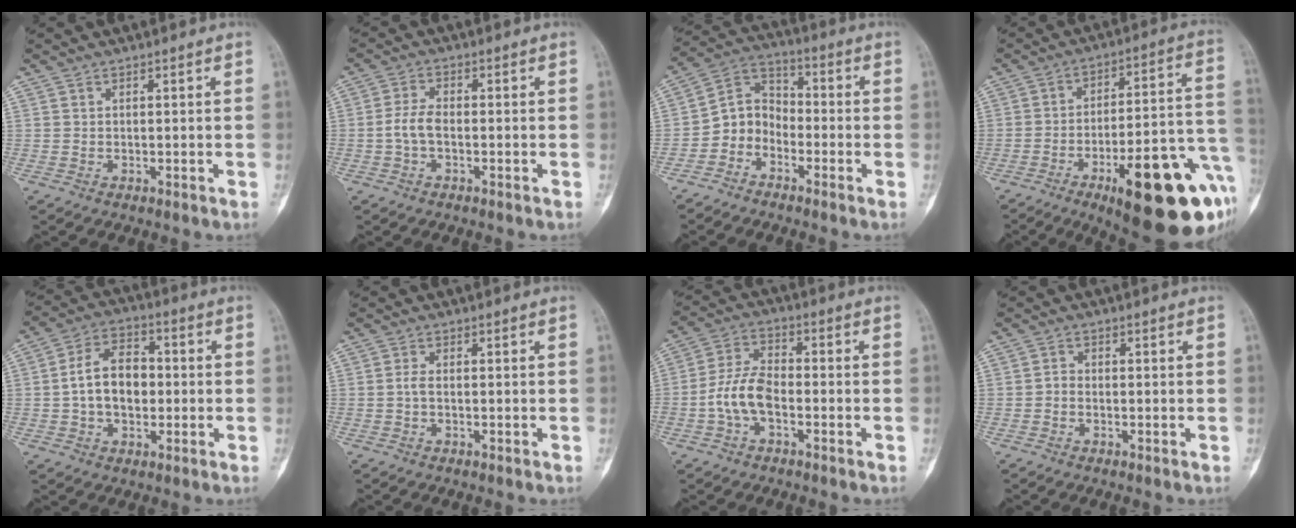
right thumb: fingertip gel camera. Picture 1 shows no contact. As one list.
[{"total": 4.0, "force": [-0.9, 2.2, 3.2], "torque": [-0.067, 0.015, -0.023]}, {"total": 7.3, "force": [-3.4, 5.8, 2.8], "torque": [-0.026, 0.056, -0.081]}, {"total": 26.4, "force": [-11.3, 8.2, 22.5], "torque": [-0.239, 0.052, -0.151]}, {"total": 10.6, "force": [-0.5, 7.2, 7.7], "torque": [-0.113, 0.027, -0.019]}, {"total": 1.3, "force": [-0.3, 0.6, 1.2], "torque": [-0.018, 0.003, -0.008]}, {"total": 8.1, "force": [-2.6, 4.5, 6.3], "torque": [-0.123, 0.032, -0.057]}, {"total": 1.3, "force": [-0.5, 0.9, 0.7], "torque": [-0.004, 0.005, -0.016]}]